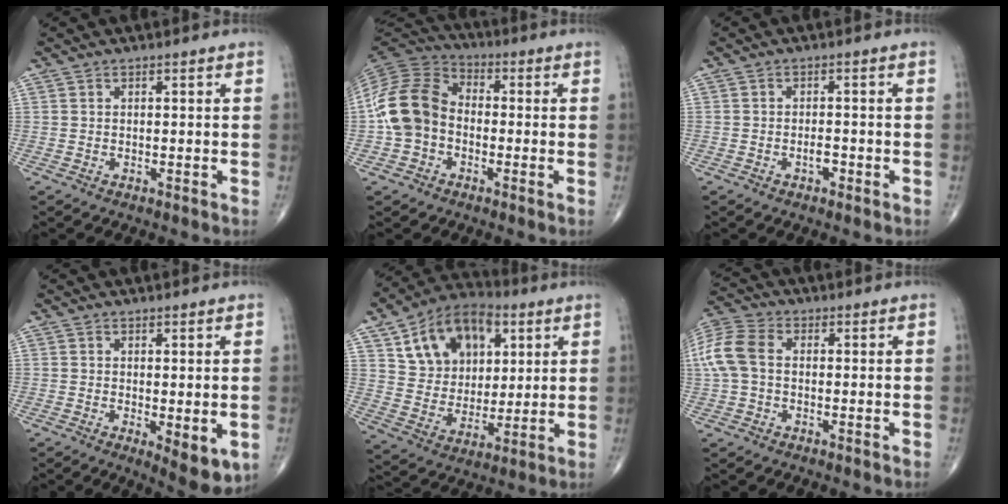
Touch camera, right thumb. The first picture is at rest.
{"total": 13.3, "force": [-1.9, 10.1, 8.3], "torque": [-0.158, 0.036, -0.050]}
{"total": 1.8, "force": [-0.9, 1.0, 1.2], "torque": [-0.013, 0.005, -0.017]}
{"total": 6.2, "force": [-1.0, 2.3, 5.7], "torque": [-0.073, -0.019, -0.008]}
{"total": 18.4, "force": [7.6, 12.5, 11.1], "torque": [-0.144, -0.015, 0.132]}
{"total": 9.8, "force": [0.9, 6.4, 7.3], "torque": [-0.183, 0.026, 0.016]}